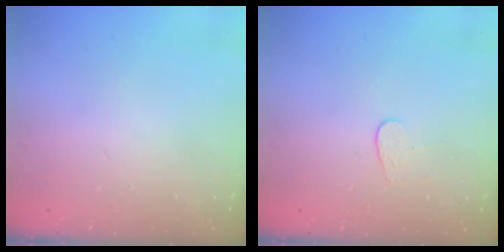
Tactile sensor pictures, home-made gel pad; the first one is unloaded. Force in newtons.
{"total": 3.8, "press": 3.8, "slide": 0.3}